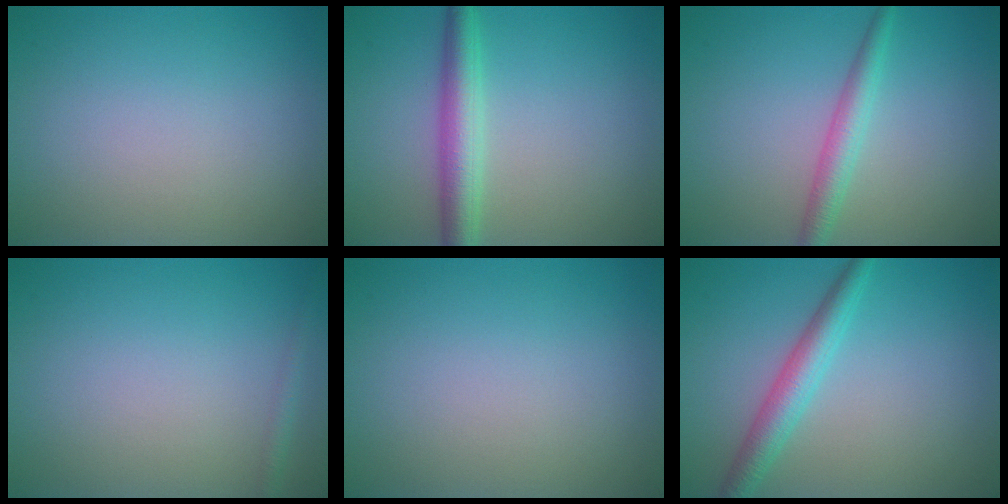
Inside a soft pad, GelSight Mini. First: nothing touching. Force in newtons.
{"total": 3.9, "press": 3.9, "slide": 0.1}
{"total": 2.5, "press": 2.5, "slide": 0.0}
{"total": 0.9, "press": 0.9, "slide": 0.1}
{"total": 0.0}
{"total": 3.3, "press": 3.3, "slide": 0.1}